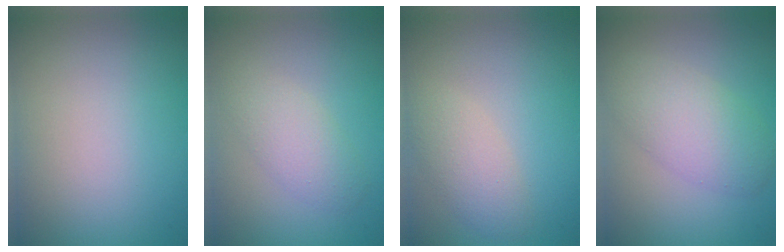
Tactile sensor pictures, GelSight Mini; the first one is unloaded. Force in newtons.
{"total": 2.7, "press": 2.7, "slide": 0.2}
{"total": 2.6, "press": 2.6, "slide": 0.2}
{"total": 4.6, "press": 4.6, "slide": 0.2}